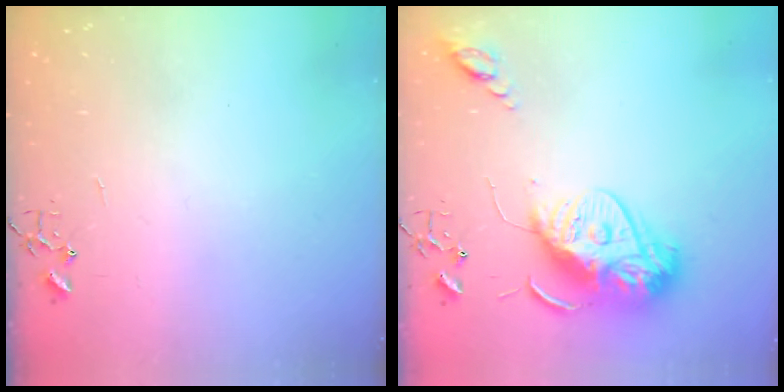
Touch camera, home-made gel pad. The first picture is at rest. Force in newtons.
{"total": 16.1, "press": 16.0, "slide": 1.6}